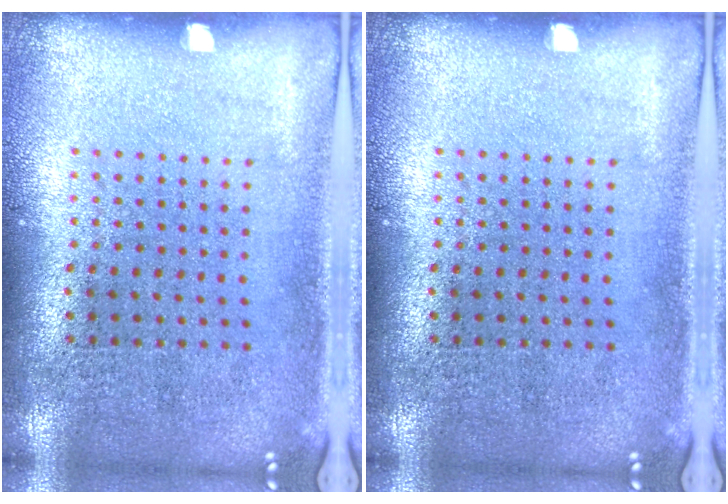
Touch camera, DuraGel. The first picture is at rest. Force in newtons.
{"total": 0.0}